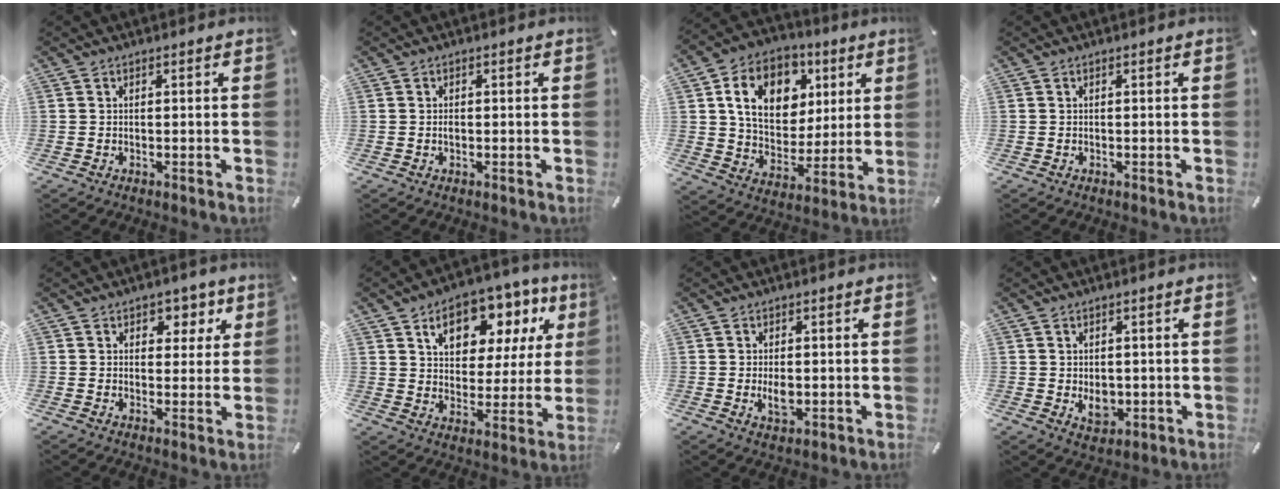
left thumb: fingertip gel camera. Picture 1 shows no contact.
{"total": 0.8, "force": [-0.1, 0.6, 0.6], "torque": [-0.014, -0.002, -0.001]}
{"total": 15.6, "force": [6.0, 12.1, 7.8], "torque": [-0.126, -0.011, 0.114]}
{"total": 0.0}
{"total": 5.4, "force": [2.5, 4.4, 1.9], "torque": [0.003, -0.014, 0.033]}
{"total": 14.4, "force": [7.8, 9.4, 7.6], "torque": [-0.119, -0.037, 0.137]}
{"total": 3.8, "force": [-0.2, 2.2, 3.1], "torque": [-0.072, -0.010, -0.010]}
{"total": 4.8, "force": [-0.1, 3.9, 2.7], "torque": [-0.030, -0.007, -0.002]}